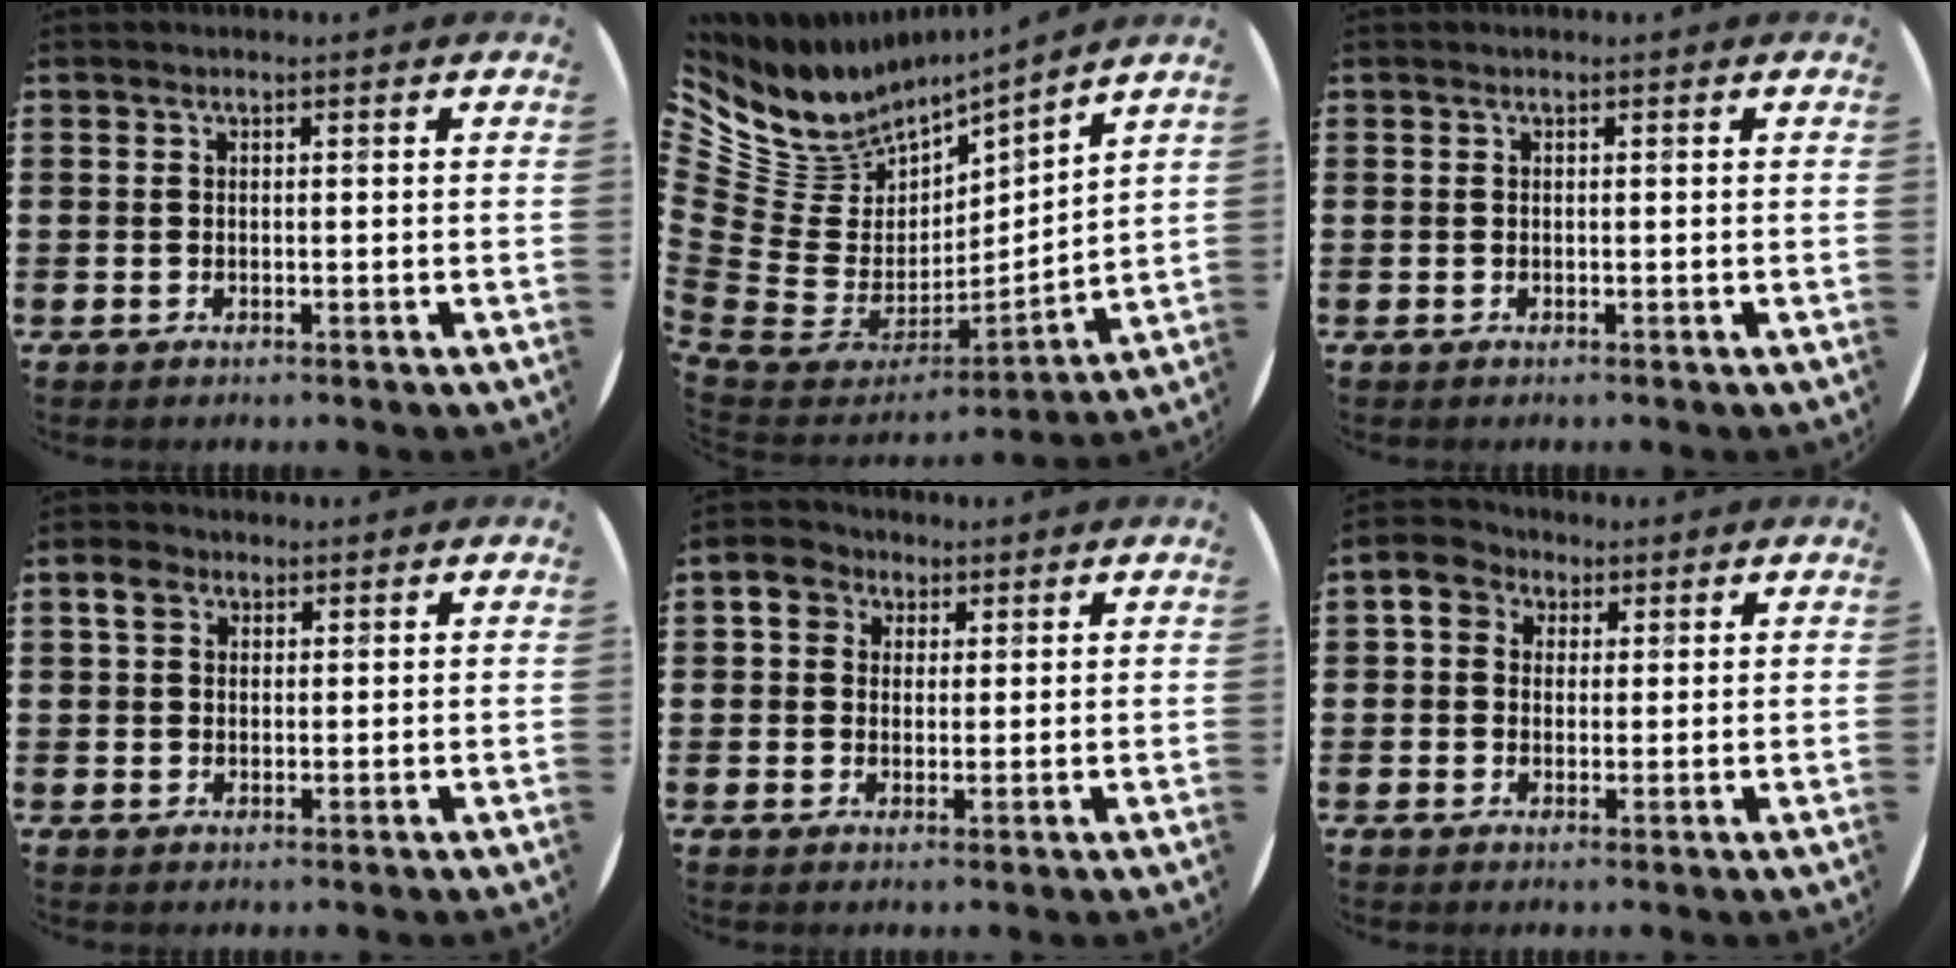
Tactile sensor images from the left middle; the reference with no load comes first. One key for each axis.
{"total": 6.6, "fx": 3.5, "fy": 5.6, "fz": 0.3, "tx": -0.064, "ty": -0.050, "tz": 0.068}
{"total": 0.0}
{"total": 2.3, "fx": 1.3, "fy": 1.6, "fz": 0.9, "tx": -0.006, "ty": 0.001, "tz": 0.022}
{"total": 3.5, "fx": 1.9, "fy": 2.9, "fz": 0.6, "tx": -0.016, "ty": 0.012, "tz": 0.033}
{"total": 3.5, "fx": 1.8, "fy": 2.9, "fz": 0.7, "tx": -0.018, "ty": 0.013, "tz": 0.030}